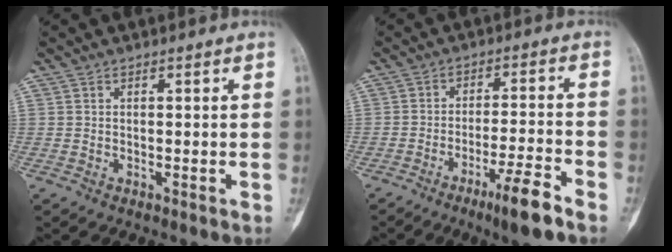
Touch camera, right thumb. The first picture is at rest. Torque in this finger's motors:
{"motor_torque": [2.37, 1.21, 1.10, -1.42, 0.42]}